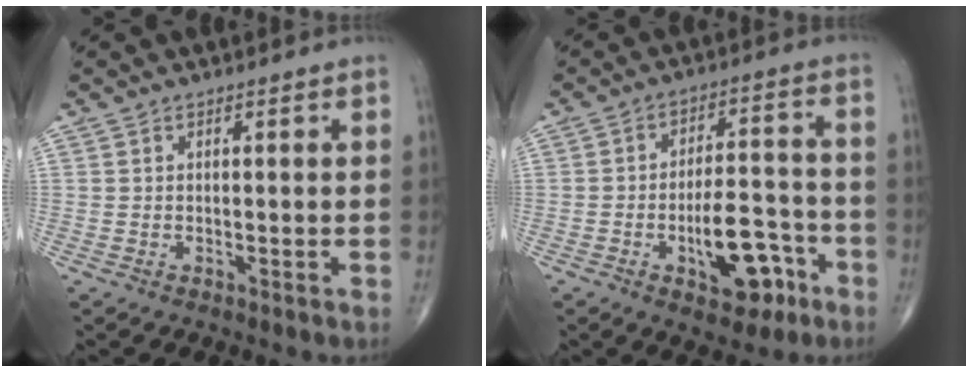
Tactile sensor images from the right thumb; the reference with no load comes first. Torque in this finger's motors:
{"motor_torque": [2.41, 2.15, 0.75, -0.99, 0.22]}